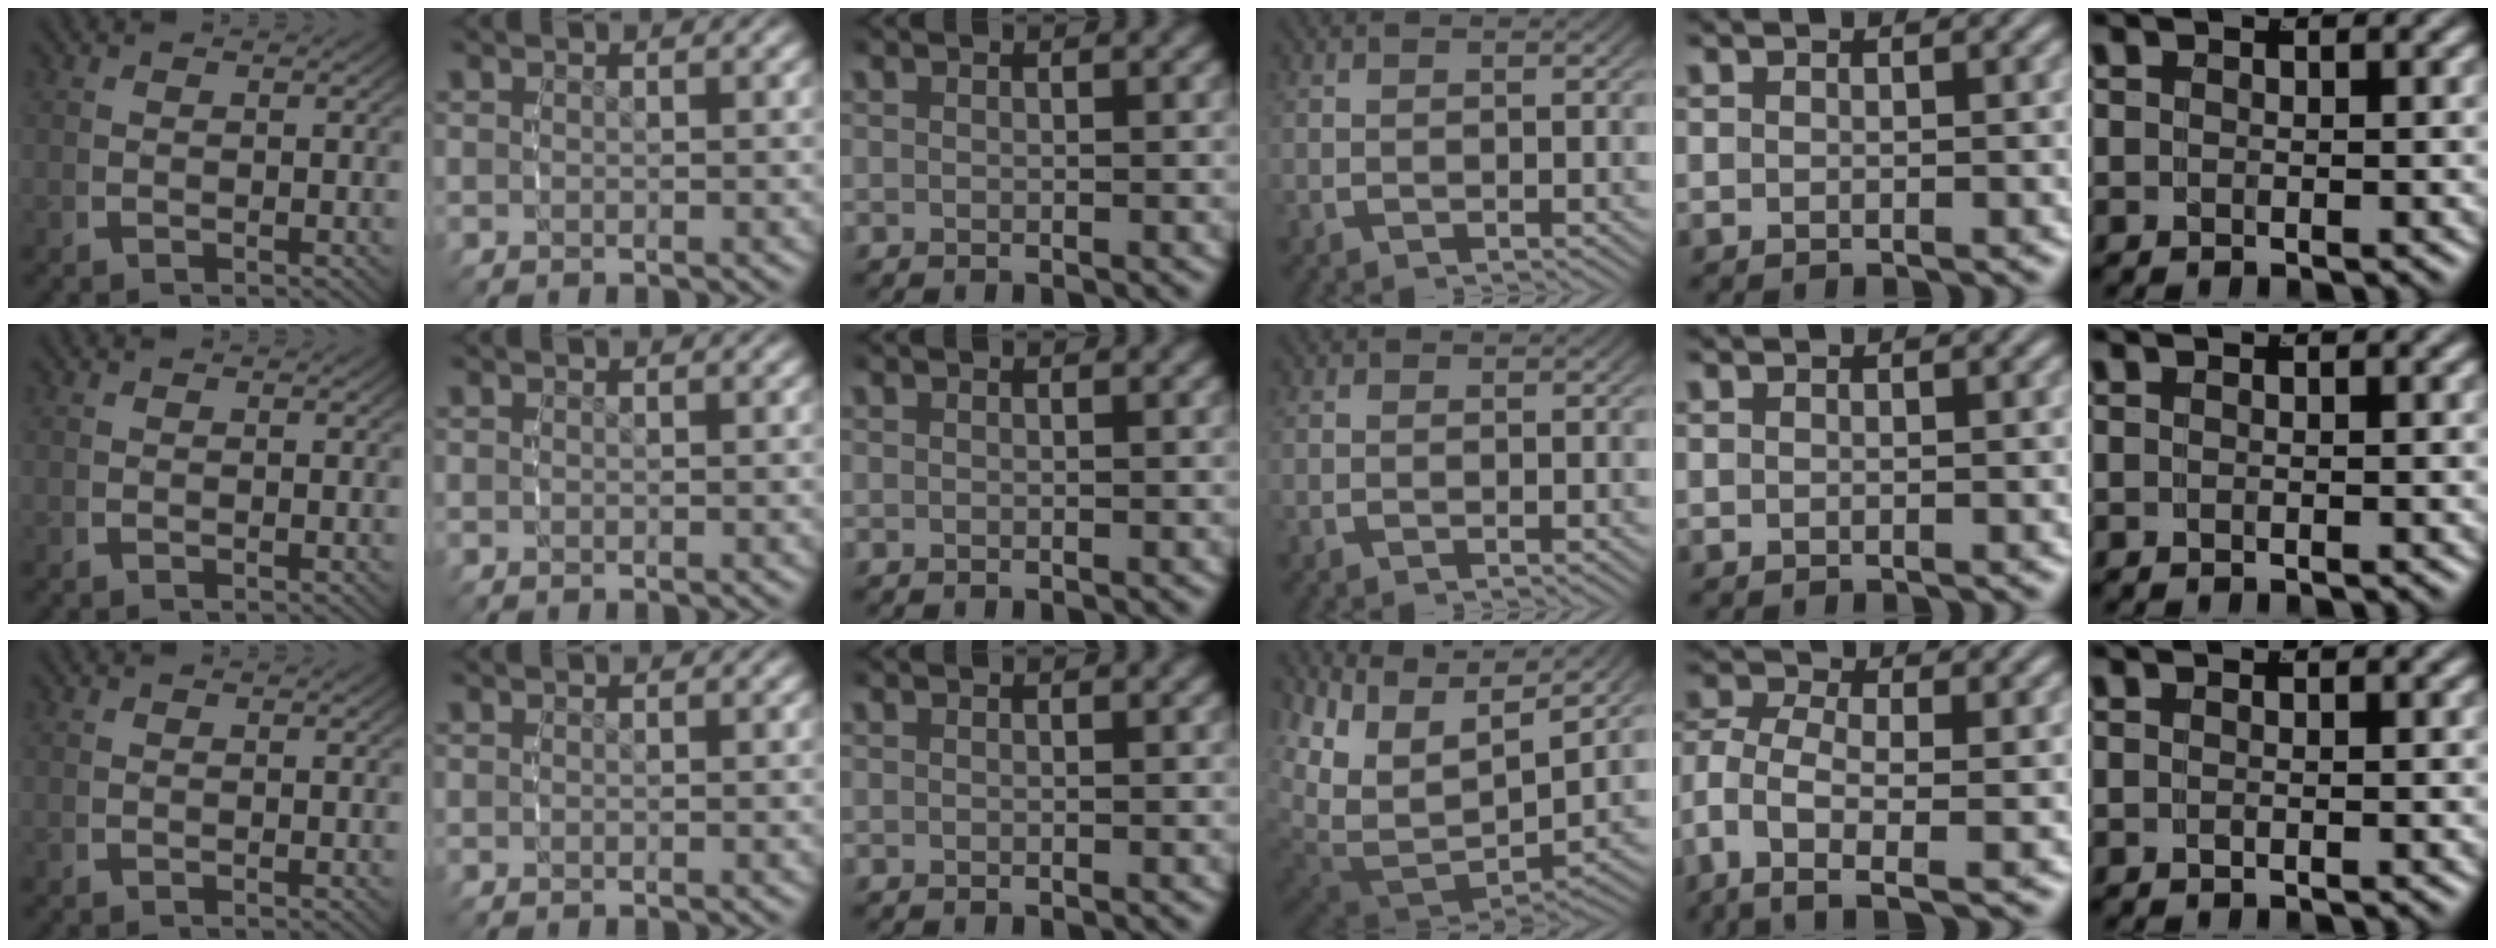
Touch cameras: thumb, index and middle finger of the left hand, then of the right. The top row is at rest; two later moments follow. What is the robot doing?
{"motion": "grasp_and_lifting", "object": "backpack"}